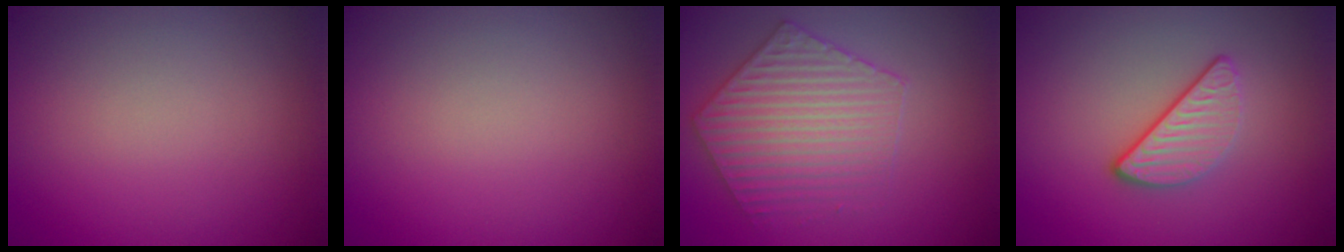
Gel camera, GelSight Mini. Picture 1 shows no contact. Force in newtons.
{"total": 0.0}
{"total": 4.5, "press": 4.1, "slide": 2.0}
{"total": 2.9, "press": 2.4, "slide": 1.7}